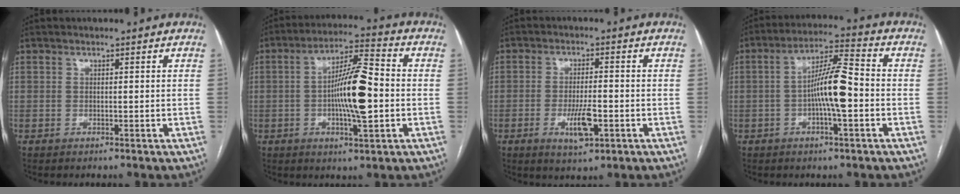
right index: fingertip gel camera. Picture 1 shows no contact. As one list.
[{"total": 11.8, "force": [-1.2, 2.0, 11.6], "torque": [-0.202, 0.011, -0.022]}, {"total": 5.7, "force": [-1.9, 1.5, 5.1], "torque": [-0.094, -0.005, -0.028]}, {"total": 9.3, "force": [-1.5, 1.2, 9.1], "torque": [-0.165, 0.016, -0.032]}]